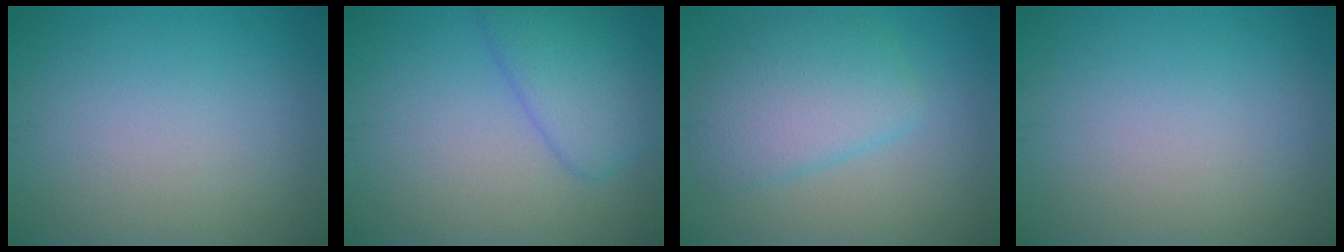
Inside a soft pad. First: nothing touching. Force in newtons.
{"total": 4.0, "press": 4.0, "slide": 0.2}
{"total": 5.2, "press": 5.2, "slide": 0.3}
{"total": 0.0}